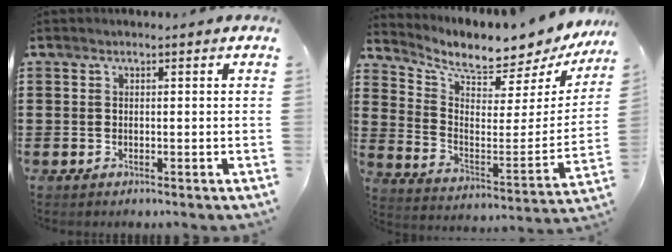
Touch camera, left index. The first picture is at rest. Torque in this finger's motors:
{"motor_torque": [2.14, 0.00, 0.33, 0.07]}